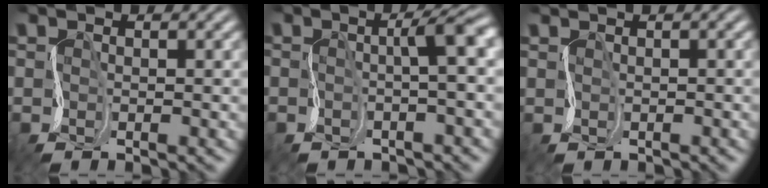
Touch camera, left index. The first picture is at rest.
{"total": 2.5, "force": [0.1, 0.0, 2.5], "torque": [-0.037, 0.012, -0.008]}
{"total": 0.7, "force": [0.4, -0.3, -0.6], "torque": [0.014, -0.001, 0.001]}